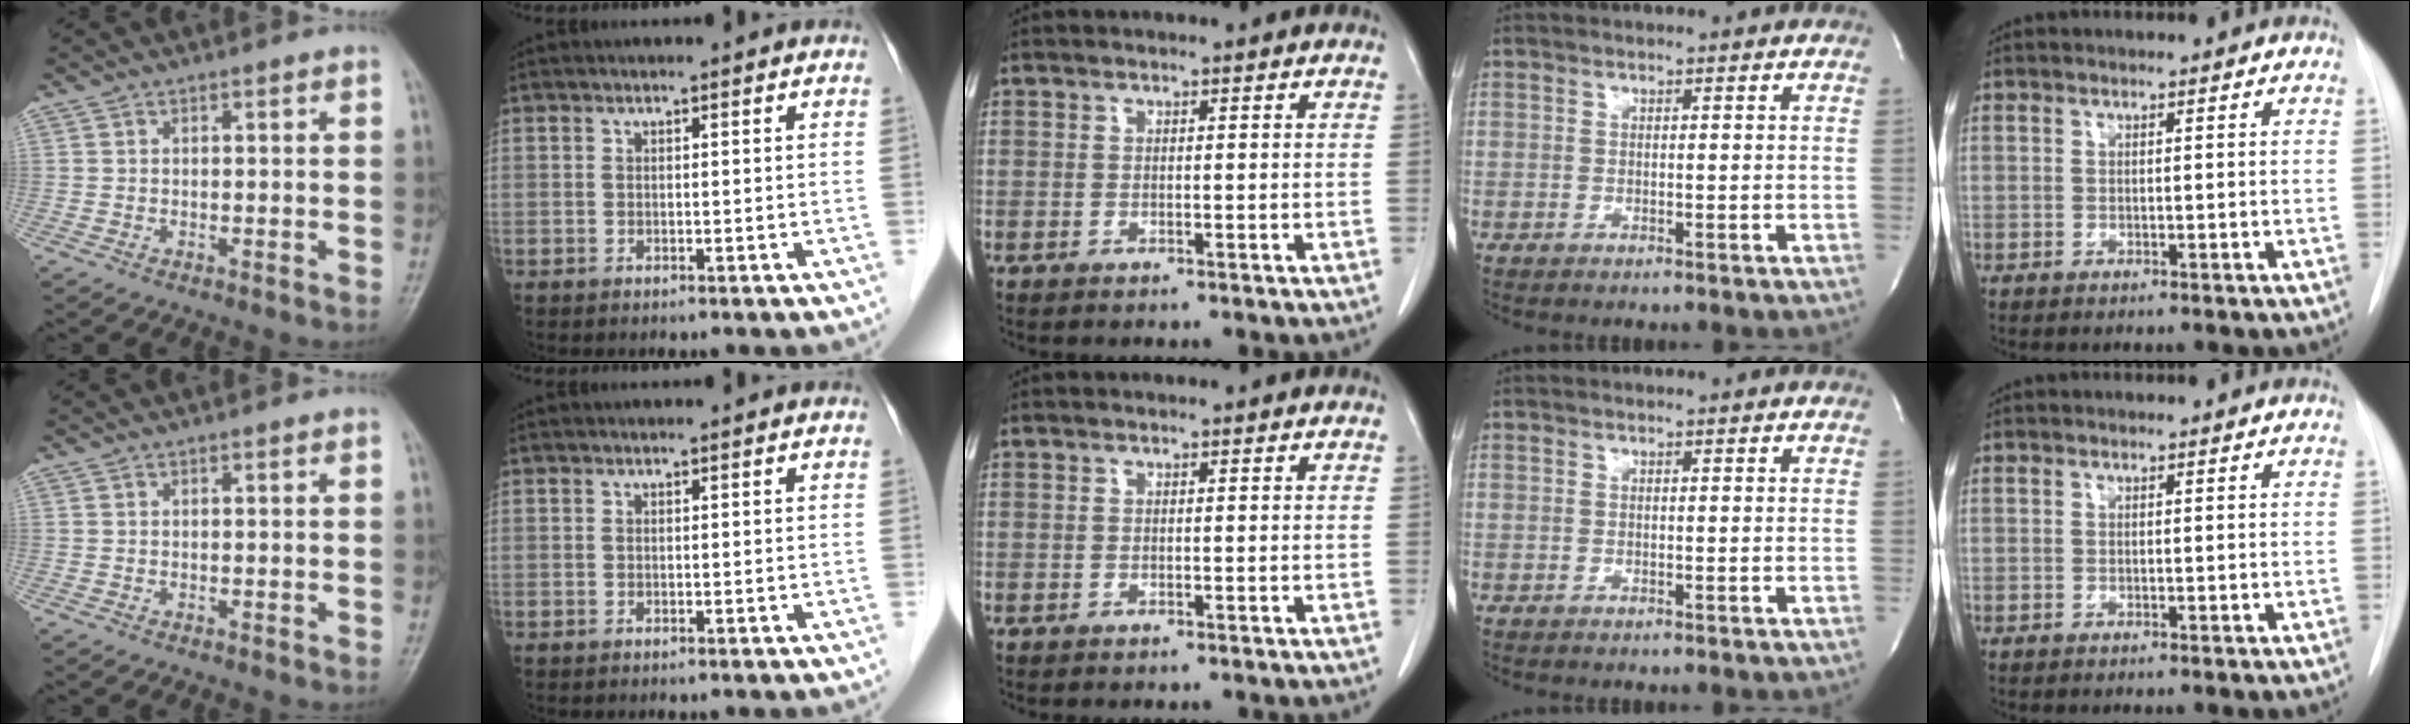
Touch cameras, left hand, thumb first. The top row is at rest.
{}